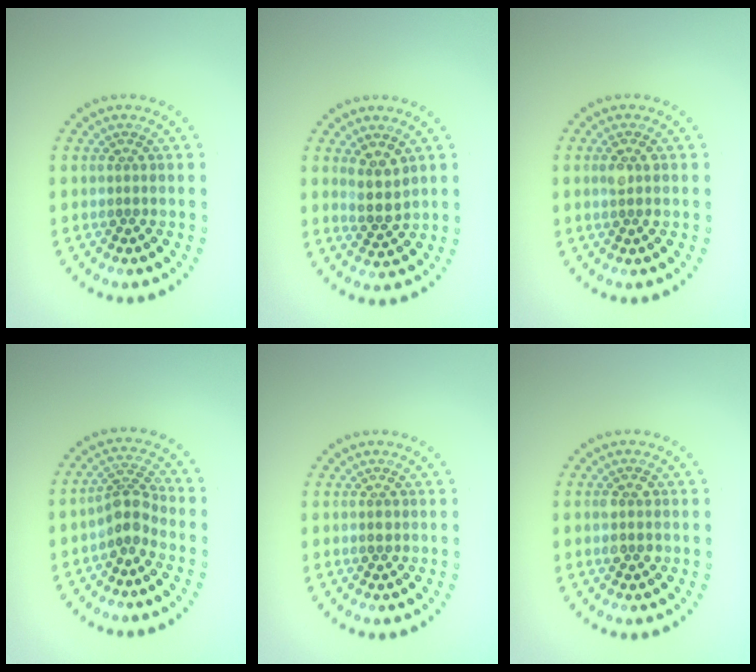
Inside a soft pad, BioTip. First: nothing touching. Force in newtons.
{"total": 2.6, "press": 2.2, "slide": 1.4}
{"total": 1.4, "press": 1.3, "slide": 0.5}
{"total": 2.7, "press": 2.0, "slide": 1.8}
{"total": 0.9, "press": 0.9, "slide": 0.0}
{"total": 1.5, "press": 1.5, "slide": 0.1}